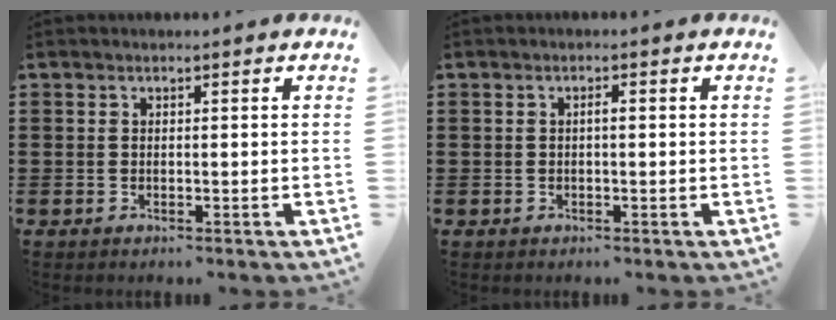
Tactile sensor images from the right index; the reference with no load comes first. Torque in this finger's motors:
{"motor_torque": [0.47, 0.31, 0.12, 0.04]}